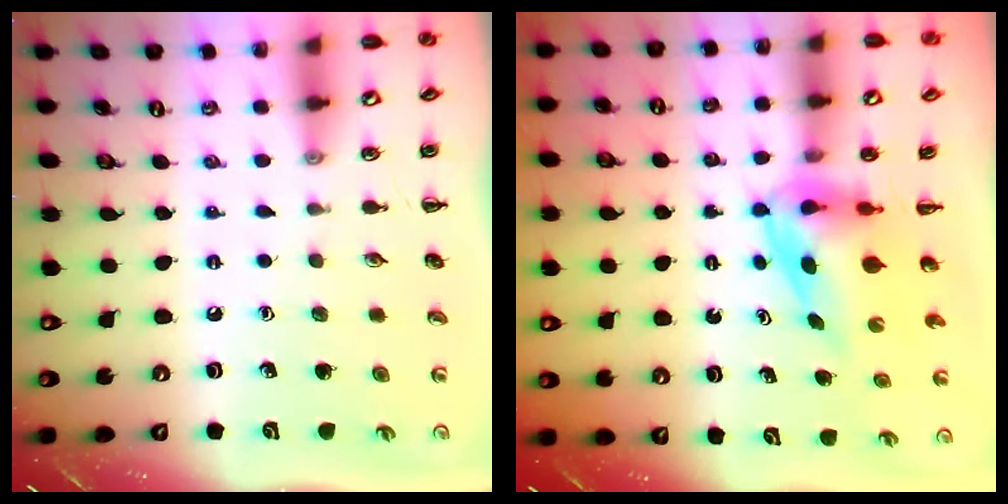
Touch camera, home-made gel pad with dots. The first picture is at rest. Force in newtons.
{"total": 4.0, "press": 3.9, "slide": 0.7}